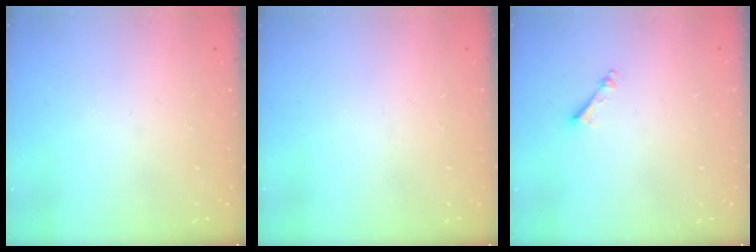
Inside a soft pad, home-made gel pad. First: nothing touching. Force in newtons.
{"total": 0.0}
{"total": 2.5, "press": 2.5, "slide": 0.3}